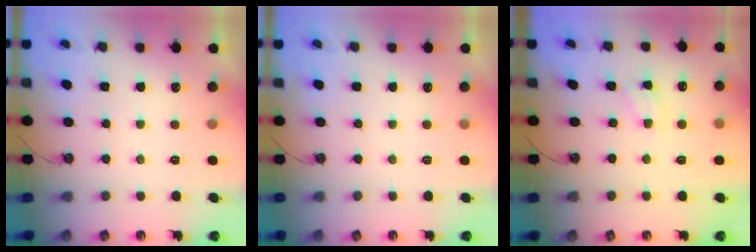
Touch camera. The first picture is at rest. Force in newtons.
{"total": 0.0}
{"total": 3.7, "press": 3.6, "slide": 0.5}